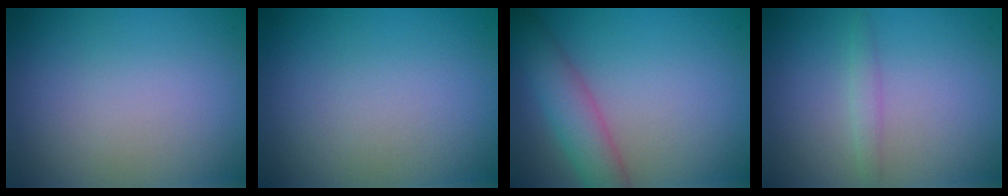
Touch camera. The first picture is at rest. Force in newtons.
{"total": 0.0}
{"total": 4.2, "press": 4.2, "slide": 0.3}
{"total": 1.1, "press": 1.1, "slide": 0.0}